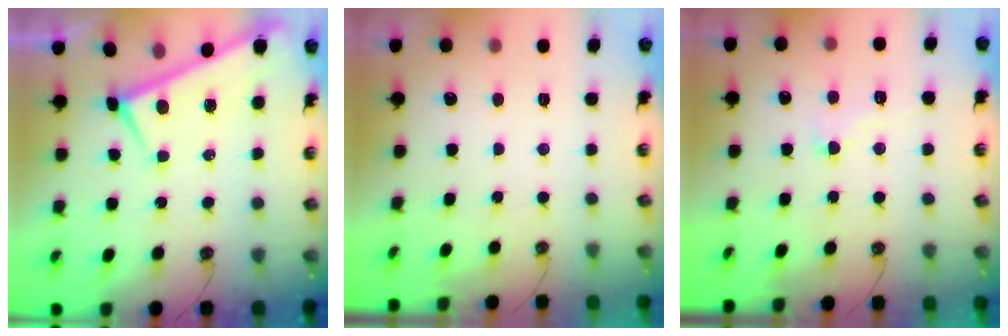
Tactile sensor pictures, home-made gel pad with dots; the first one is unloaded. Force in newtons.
{"total": 0.0}
{"total": 0.9, "press": 0.4, "slide": 0.8}